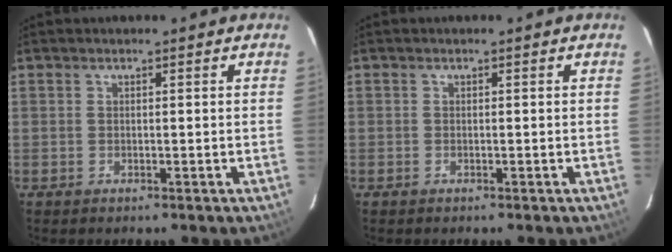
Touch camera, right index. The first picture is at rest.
{"total": 0.6, "force": [-0.4, 0.5, 0.0], "torque": [0.001, 0.002, -0.006]}